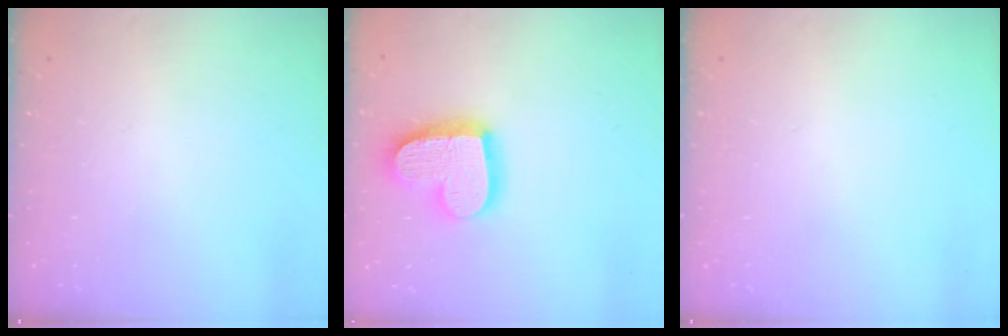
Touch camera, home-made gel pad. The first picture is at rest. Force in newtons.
{"total": 18.9, "press": 18.8, "slide": 1.7}
{"total": 0.0}